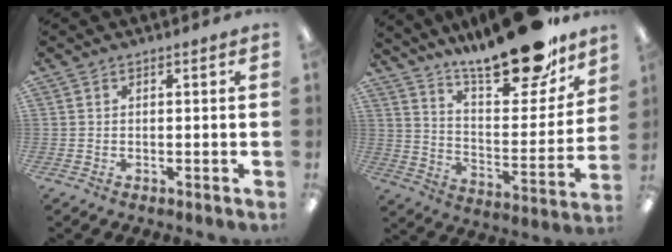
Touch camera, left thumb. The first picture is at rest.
{"total": 23.8, "force": [18.8, 7.3, 12.6], "torque": [-0.176, -0.128, 0.313]}